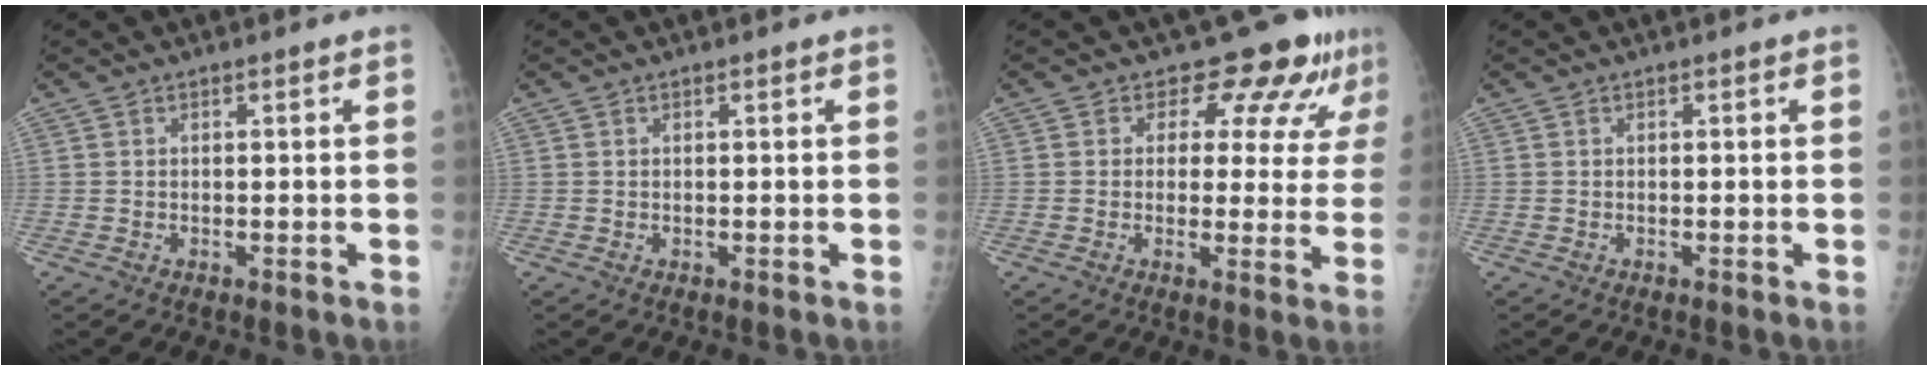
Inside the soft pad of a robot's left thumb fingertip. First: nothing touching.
{"total": 0.0}
{"total": 9.2, "force": [7.3, 4.5, 3.3], "torque": [-0.003, -0.042, 0.072]}
{"total": 0.0}